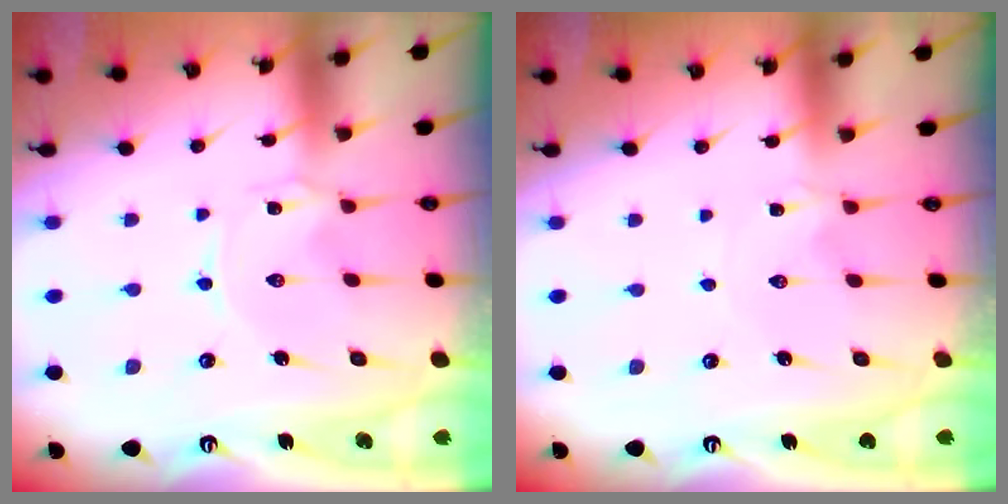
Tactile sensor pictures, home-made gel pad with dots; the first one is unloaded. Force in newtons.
{"total": 0.0}